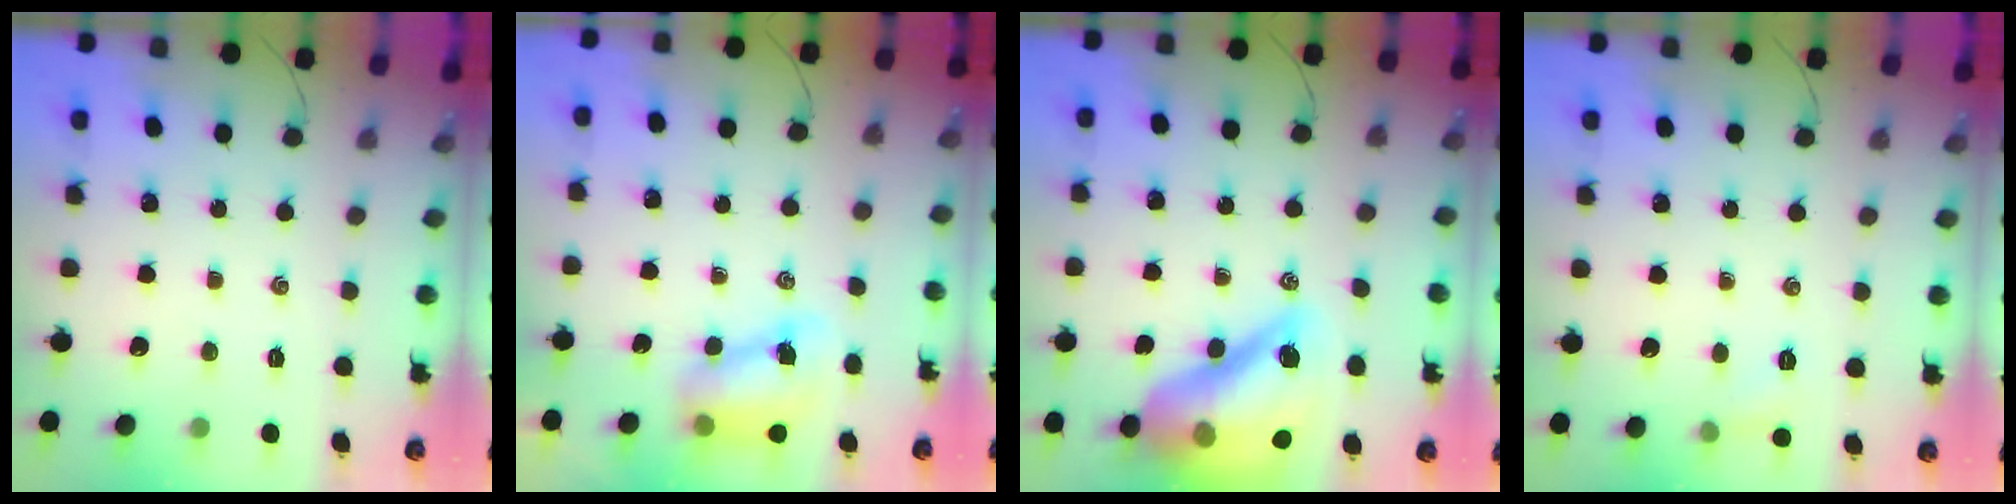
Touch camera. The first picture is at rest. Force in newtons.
{"total": 7.7, "press": 7.6, "slide": 1.3}
{"total": 22.9, "press": 22.3, "slide": 5.0}
{"total": 4.7, "press": 4.5, "slide": 1.5}